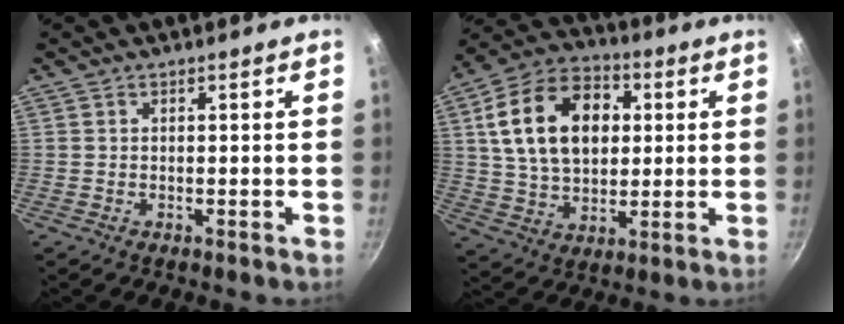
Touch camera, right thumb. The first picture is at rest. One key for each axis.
{"total": 19.7, "fx": 4.1, "fy": 13.5, "fz": 13.8, "tx": -0.212, "ty": 0.012, "tz": 0.063}